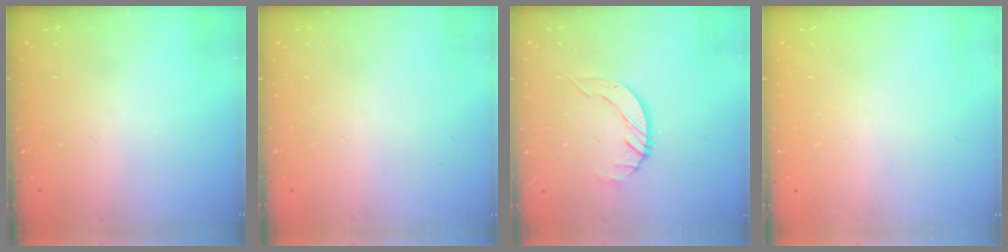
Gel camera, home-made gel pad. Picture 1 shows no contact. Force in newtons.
{"total": 0.0}
{"total": 3.3, "press": 3.2, "slide": 0.4}
{"total": 0.0}